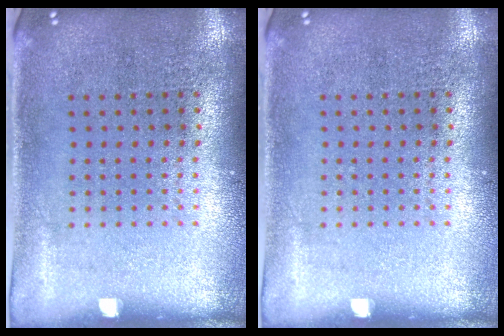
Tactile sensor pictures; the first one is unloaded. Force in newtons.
{"total": 0.0}